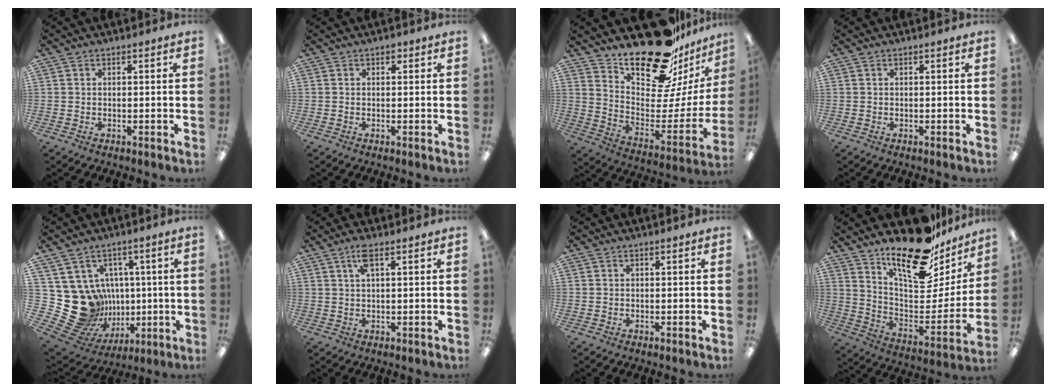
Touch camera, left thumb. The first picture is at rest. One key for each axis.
{"total": 1.1, "fx": 0.5, "fy": 0.7, "fz": 0.6, "tx": -0.005, "ty": 0.000, "tz": 0.007}
{"total": 24.1, "fx": 19.8, "fy": 8.3, "fz": 10.9, "tx": -0.150, "ty": -0.151, "tz": 0.336}
{"total": 0.0}
{"total": 16.9, "fx": -0.6, "fy": 15.9, "fz": 5.7, "tx": -0.128, "ty": -0.024, "tz": 0.027}
{"total": 4.2, "fx": 2.1, "fy": 1.2, "fz": 3.4, "tx": -0.074, "ty": 0.007, "tz": 0.035}
{"total": 0.0}
{"total": 21.3, "fx": 16.9, "fy": 7.6, "fz": 10.6, "tx": -0.151, "ty": -0.136, "tz": 0.288}